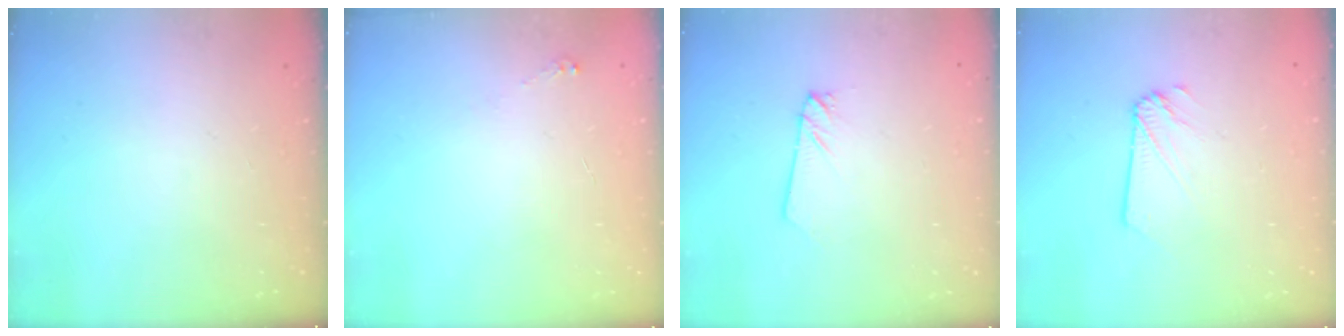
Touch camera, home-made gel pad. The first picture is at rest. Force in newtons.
{"total": 3.1, "press": 3.0, "slide": 0.5}
{"total": 1.6, "press": 1.6, "slide": 0.0}
{"total": 2.8, "press": 2.8, "slide": 0.3}